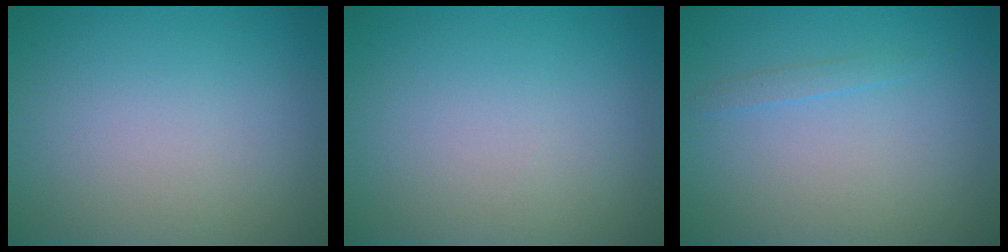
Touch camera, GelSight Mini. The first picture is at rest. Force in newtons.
{"total": 0.0}
{"total": 0.7, "press": 0.7, "slide": 0.1}